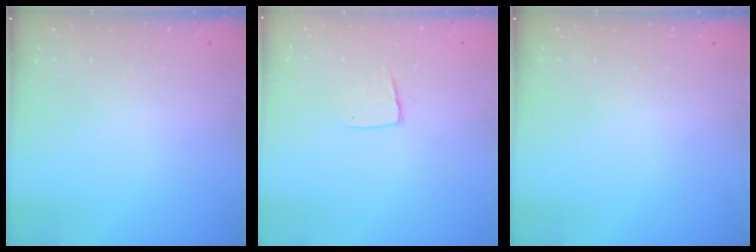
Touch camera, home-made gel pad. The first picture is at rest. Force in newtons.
{"total": 5.9, "press": 5.9, "slide": 0.4}
{"total": 0.0}